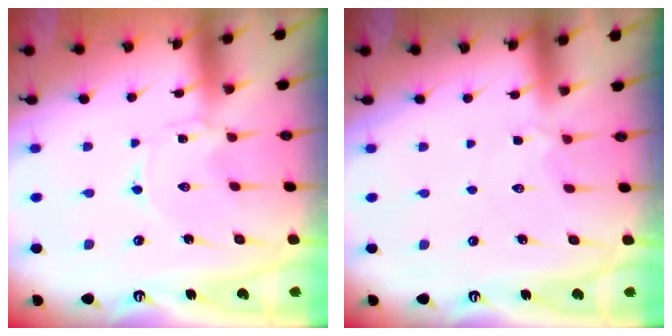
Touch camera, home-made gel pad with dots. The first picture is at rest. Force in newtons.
{"total": 2.7, "press": 2.6, "slide": 0.6}